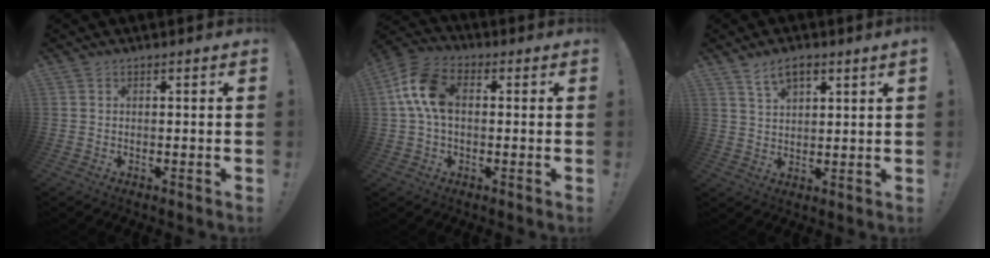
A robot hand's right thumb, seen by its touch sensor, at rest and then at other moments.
{"total": 11.6, "force": [1.1, 7.5, 8.8], "torque": [-0.169, 0.014, 0.026]}
{"total": 5.7, "force": [3.9, 1.9, 3.7], "torque": [-0.058, -0.015, 0.070]}